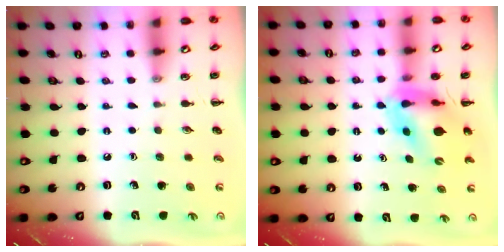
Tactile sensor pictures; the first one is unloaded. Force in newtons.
{"total": 9.3, "press": 8.9, "slide": 2.8}